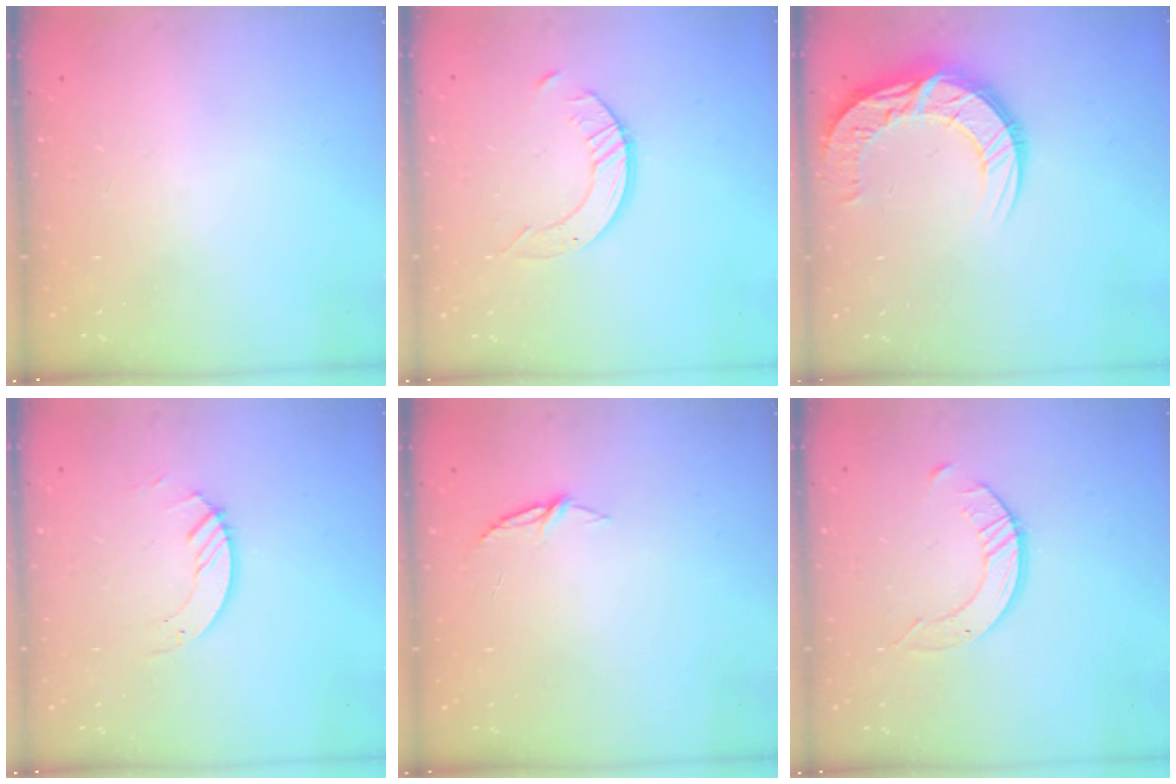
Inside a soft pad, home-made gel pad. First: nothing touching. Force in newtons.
{"total": 3.5, "press": 3.5, "slide": 0.3}
{"total": 13.2, "press": 13.2, "slide": 1.2}
{"total": 3.3, "press": 3.3, "slide": 0.1}
{"total": 5.1, "press": 5.1, "slide": 0.5}
{"total": 3.5, "press": 3.5, "slide": 0.3}